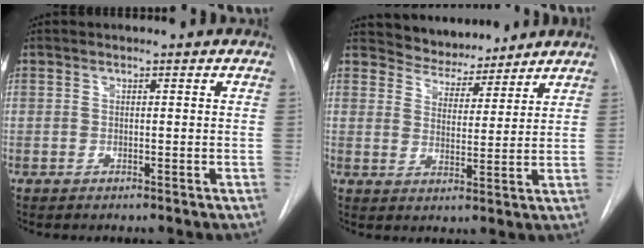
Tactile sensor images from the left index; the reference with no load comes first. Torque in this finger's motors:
{"motor_torque": [0.31, -0.43, 0.01, 0.00]}